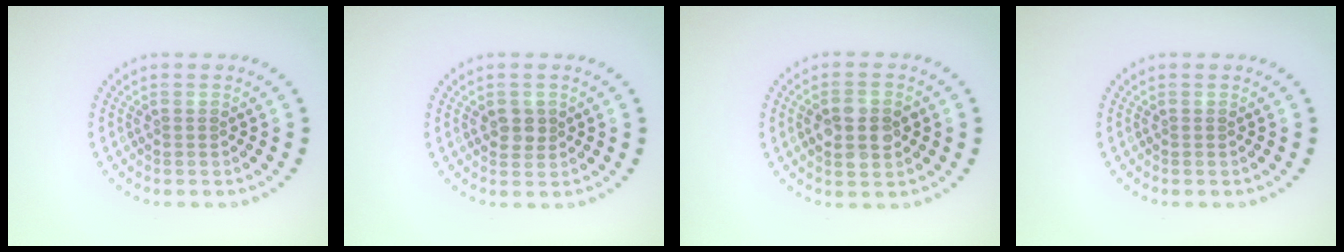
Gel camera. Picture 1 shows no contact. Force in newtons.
{"total": 1.9, "press": 1.8, "slide": 0.3}
{"total": 4.1, "press": 4.1, "slide": 0.1}
{"total": 0.0}